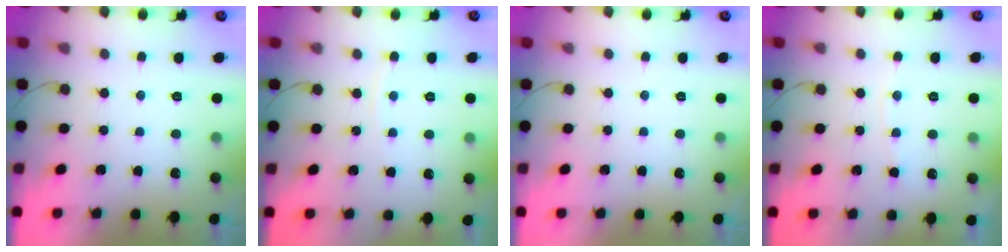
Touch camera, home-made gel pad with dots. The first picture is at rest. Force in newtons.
{"total": 4.3, "press": 4.3, "slide": 0.6}
{"total": 0.0}
{"total": 3.0, "press": 3.0, "slide": 0.4}